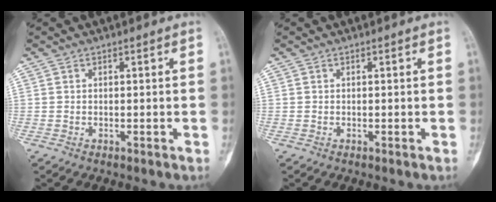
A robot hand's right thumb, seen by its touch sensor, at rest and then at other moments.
{"total": 0.0}